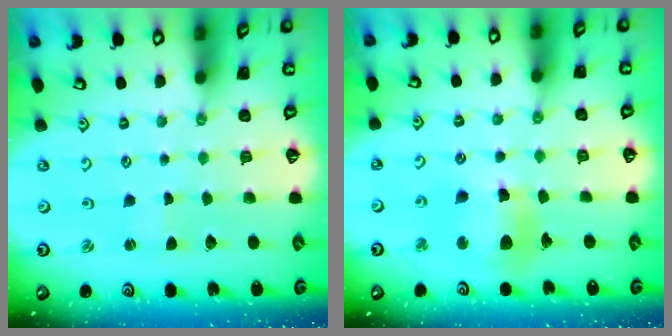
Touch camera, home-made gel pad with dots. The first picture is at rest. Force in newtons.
{"total": 11.5, "press": 11.4, "slide": 1.7}